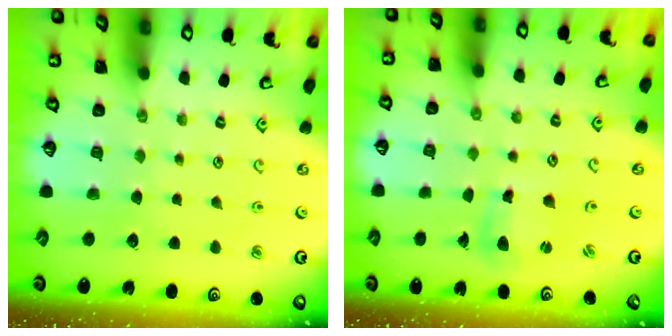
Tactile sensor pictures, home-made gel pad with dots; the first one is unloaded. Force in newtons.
{"total": 5.8, "press": 5.7, "slide": 0.6}